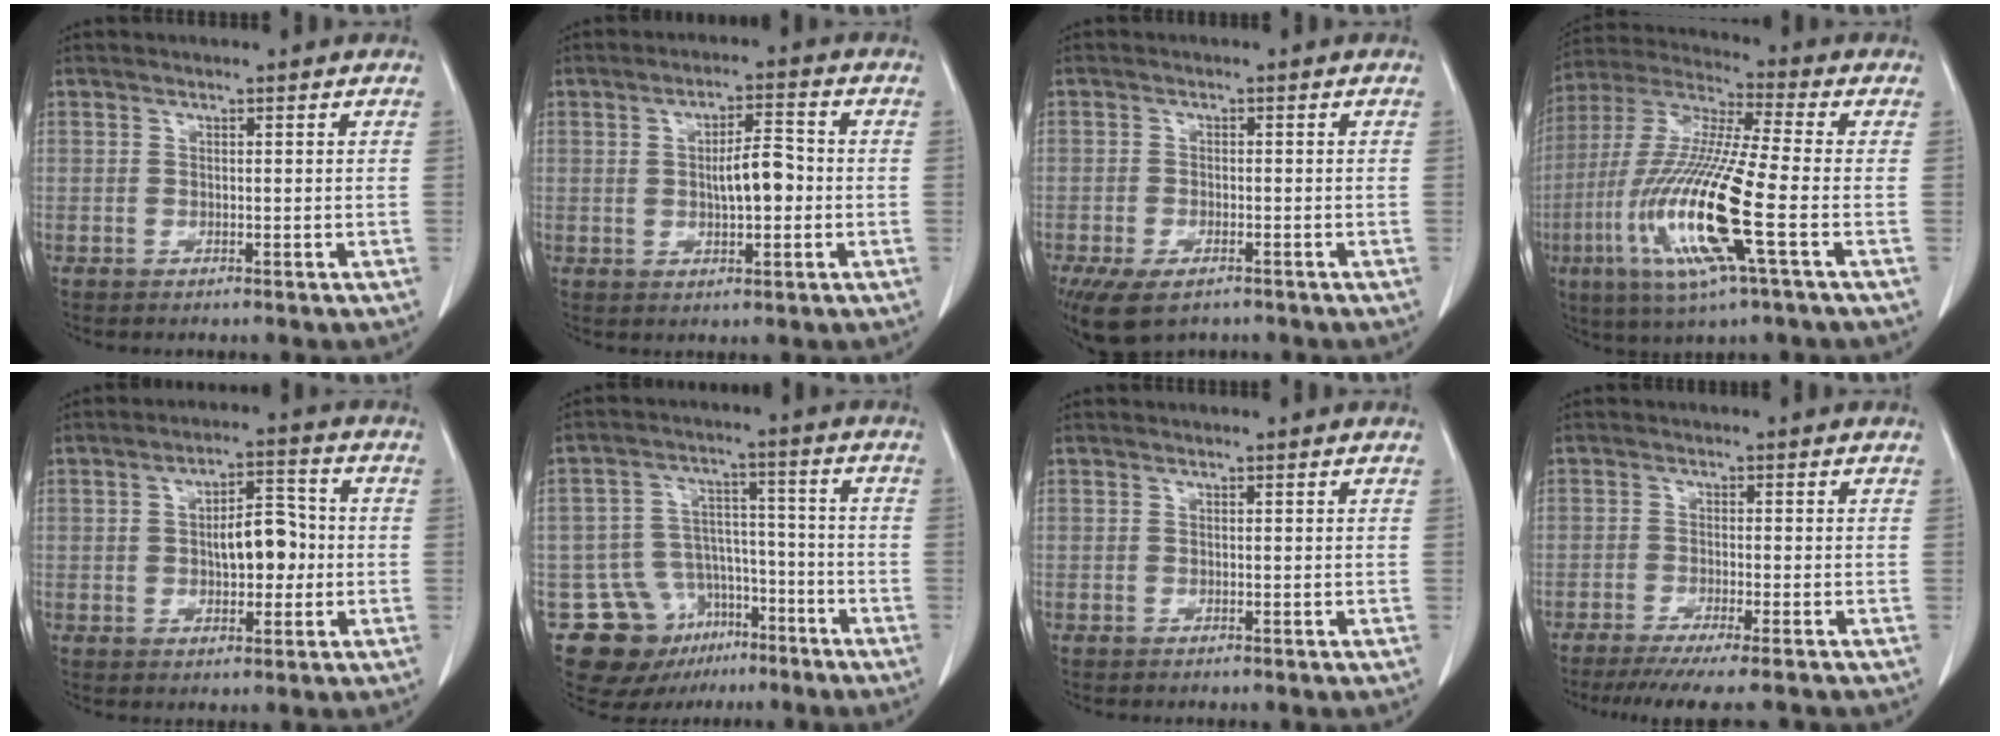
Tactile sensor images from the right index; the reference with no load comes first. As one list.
[{"total": 5.8, "force": [-0.3, 1.8, 5.5], "torque": [-0.092, 0.009, -0.003]}, {"total": 6.8, "force": [-4.5, 3.1, 4.0], "torque": [-0.071, -0.010, -0.073]}, {"total": 17.7, "force": [-5.2, 0.7, 16.9], "torque": [-0.361, -0.021, -0.104]}, {"total": 7.6, "force": [-0.3, 3.6, 6.7], "torque": [-0.107, 0.019, -0.003]}, {"total": 12.5, "force": [-7.4, 9.3, 3.8], "torque": [-0.062, 0.052, -0.106]}, {"total": 0.0}, {"total": 9.4, "force": [-8.0, -0.2, 4.9], "torque": [-0.053, -0.023, -0.122]}]